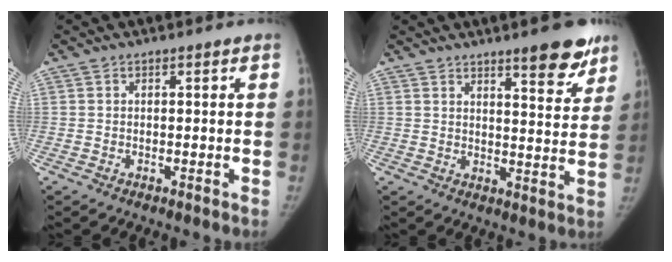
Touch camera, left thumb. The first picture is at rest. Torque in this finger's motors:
{"motor_torque": [0.11, 0.04, 0.73, -0.55, 0.02]}